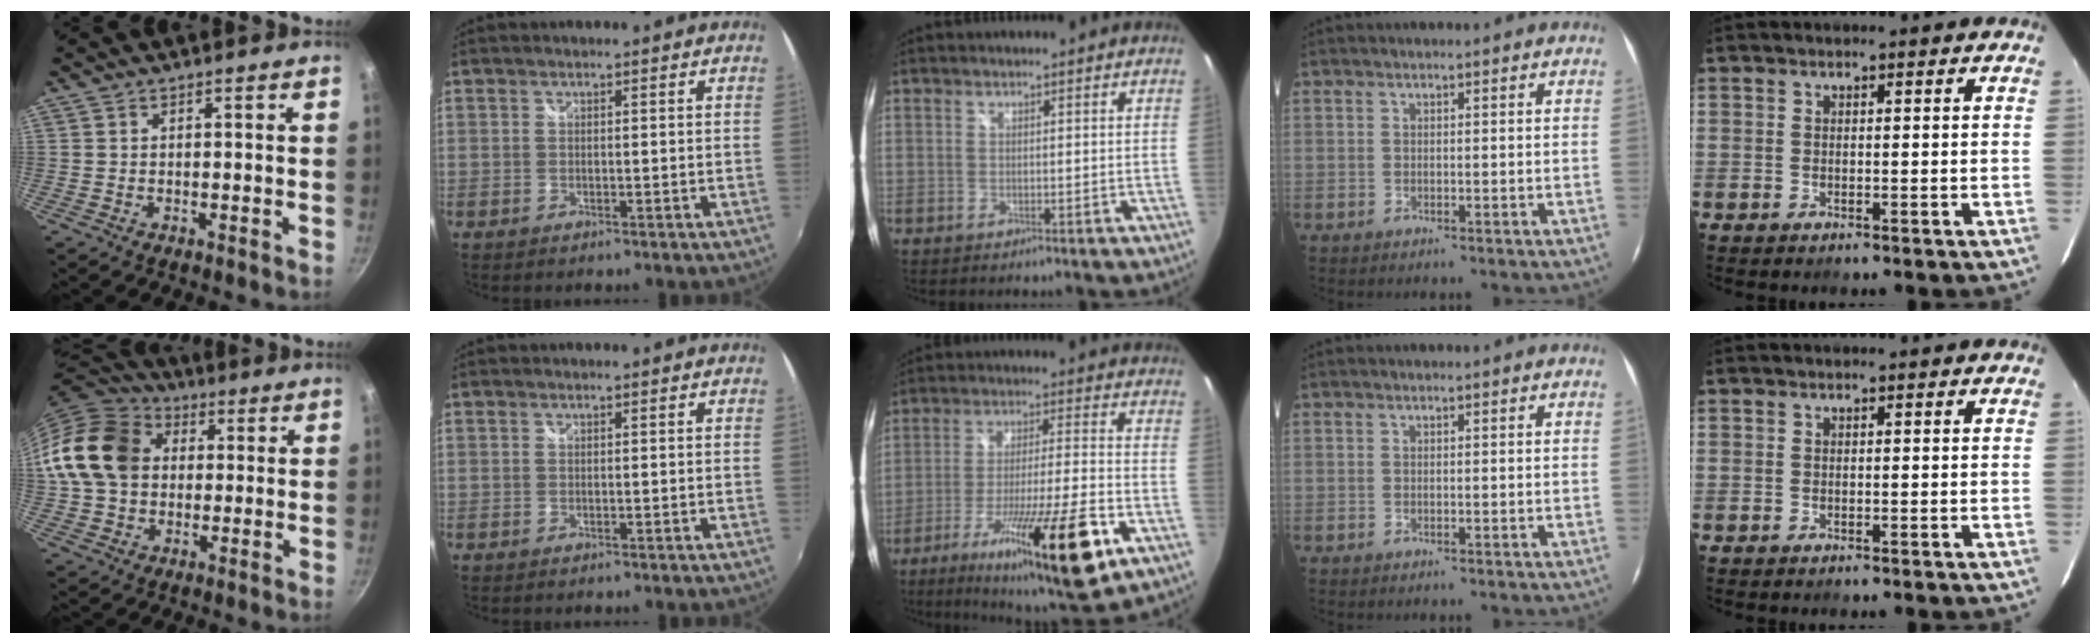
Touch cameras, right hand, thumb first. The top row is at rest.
{"thumb": {"total": 16.2, "force": [2.5, 13.0, 9.4], "torque": [-0.152, 0.028, 0.032]}, "middle": {"total": 21.9, "force": [-11.5, 3.0, 18.4], "torque": [-0.322, -0.043, -0.184]}}